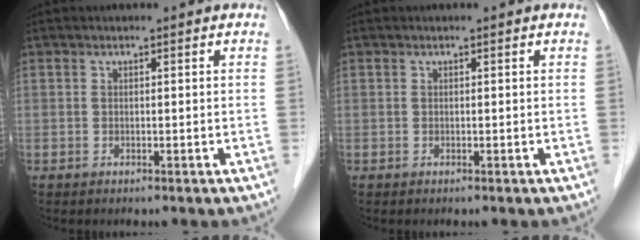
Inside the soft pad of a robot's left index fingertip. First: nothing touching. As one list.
[{"total": 0.0}]